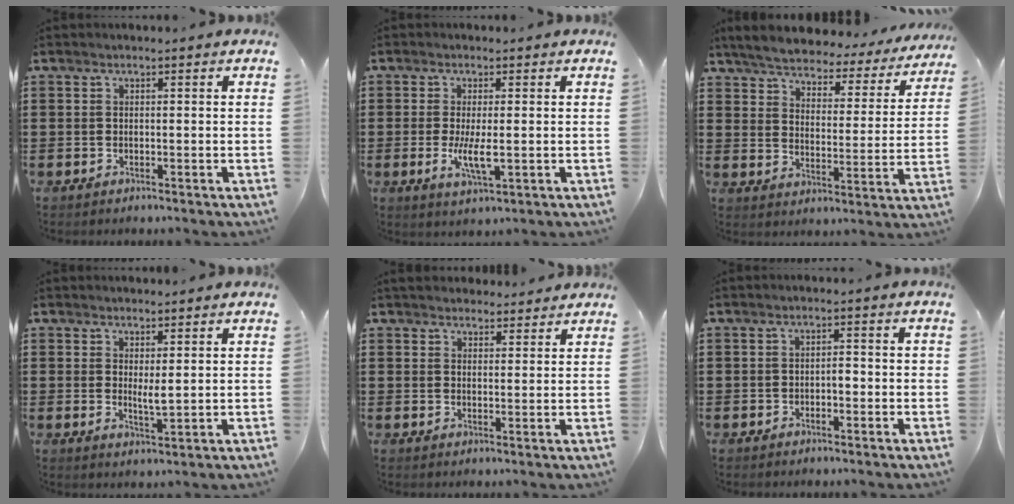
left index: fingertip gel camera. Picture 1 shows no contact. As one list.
[{"total": 5.1, "force": [-0.6, 1.4, 4.9], "torque": [-0.097, -0.005, -0.012]}, {"total": 4.4, "force": [4.3, 0.5, 1.0], "torque": [-0.045, -0.030, 0.068]}, {"total": 3.0, "force": [1.3, 0.7, 2.6], "torque": [-0.045, -0.006, 0.022]}, {"total": 3.0, "force": [2.9, 0.7, 0.2], "torque": [-0.003, -0.006, 0.053]}, {"total": 1.6, "force": [-0.8, 0.6, 1.3], "torque": [-0.026, 0.001, -0.017]}]